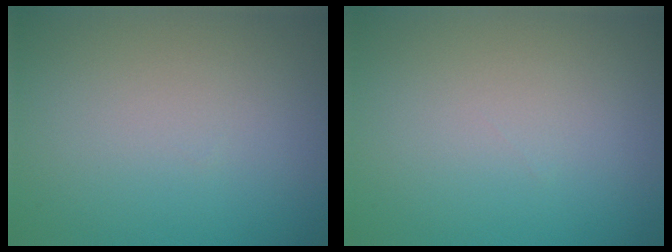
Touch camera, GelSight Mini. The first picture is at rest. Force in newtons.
{"total": 0.0}